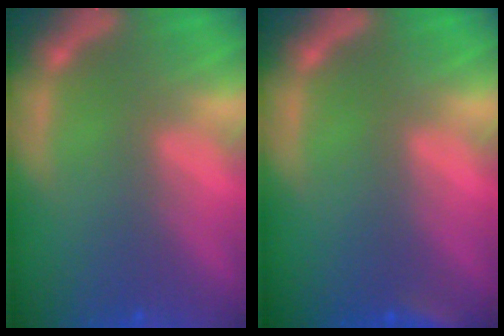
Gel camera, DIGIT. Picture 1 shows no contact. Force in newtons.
{"total": 1.9}